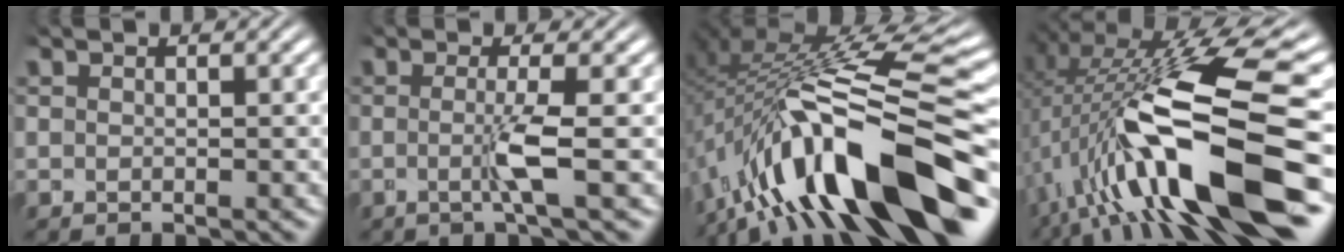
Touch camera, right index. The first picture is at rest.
{"total": 2.5, "force": [0.4, -0.9, 2.3], "torque": [-0.040, 0.000, 0.004]}
{"total": 14.3, "force": [-2.7, 5.6, 12.8], "torque": [-0.221, 0.008, -0.027]}
{"total": 15.2, "force": [-0.4, 4.8, 14.4], "torque": [-0.228, 0.017, 0.004]}